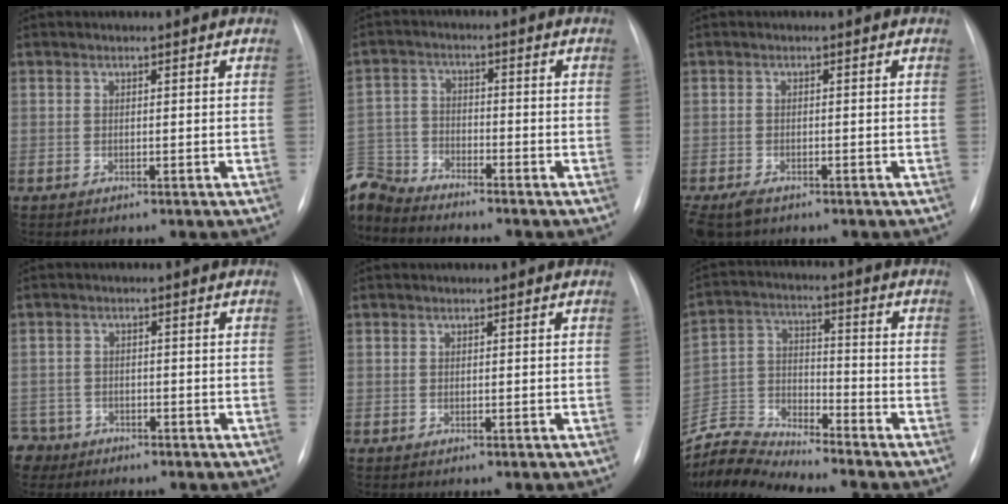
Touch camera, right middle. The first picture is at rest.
{"total": 9.2, "force": [-9.0, 1.9, 1.1], "torque": [-0.036, 0.004, -0.180]}
{"total": 5.0, "force": [-3.4, 2.5, 2.6], "torque": [-0.057, -0.011, -0.057]}
{"total": 4.8, "force": [-3.5, 3.3, -0.5], "torque": [0.009, 0.004, -0.065]}
{"total": 0.0}
{"total": 9.4, "force": [-9.4, -0.5, 0.6], "torque": [-0.020, 0.015, -0.183]}